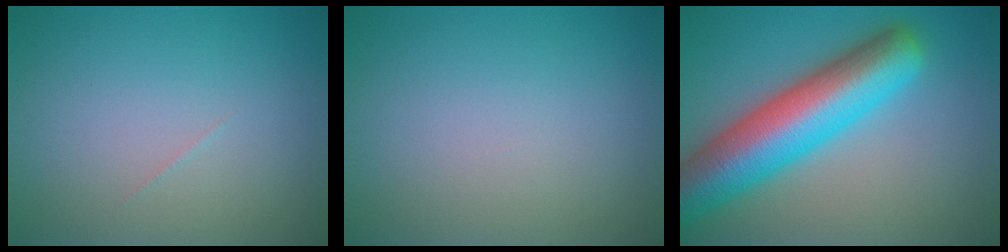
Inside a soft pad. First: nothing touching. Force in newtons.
{"total": 0.0}
{"total": 10.7, "press": 10.7, "slide": 0.4}